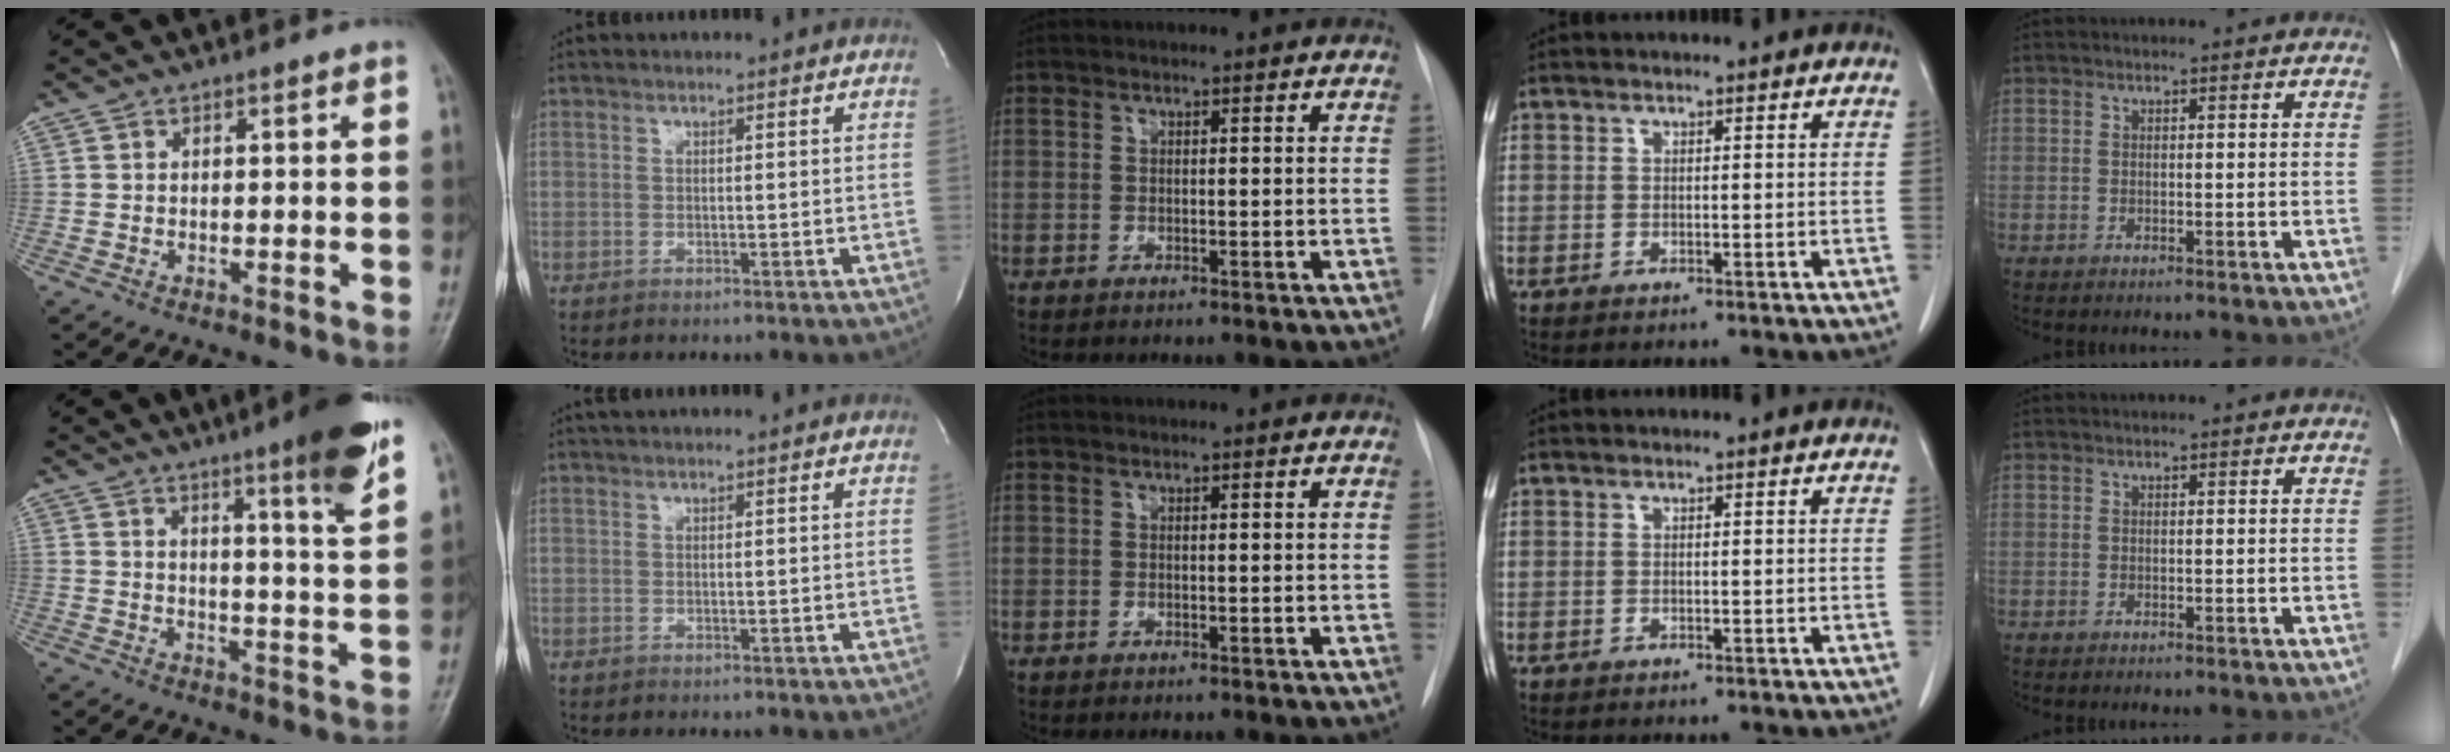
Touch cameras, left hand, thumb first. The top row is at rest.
{"thumb": {"total": 11.9, "force": [7.4, 0.5, 9.3], "torque": [-0.125, -0.042, 0.102]}, "index": {"total": 1.1, "force": [0.9, 0.1, 0.6], "torque": [-0.010, 0.017, 0.016]}}